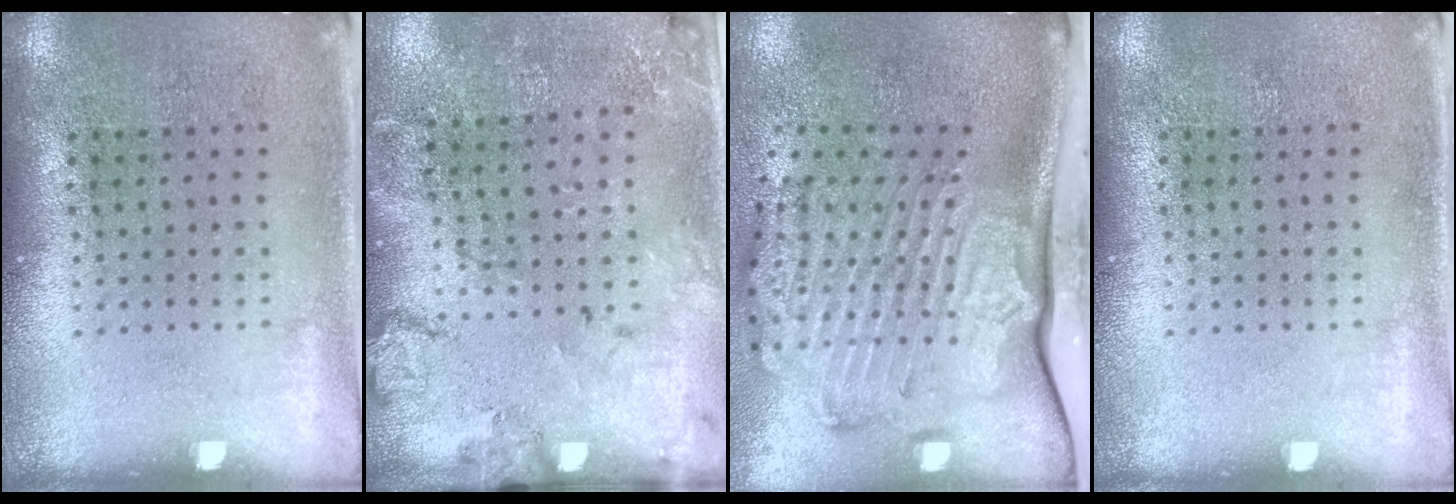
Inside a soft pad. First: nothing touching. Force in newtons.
{"total": 1.8, "press": 1.5, "slide": 1.0}
{"total": 3.6, "press": 2.4, "slide": 2.6}
{"total": 0.0}